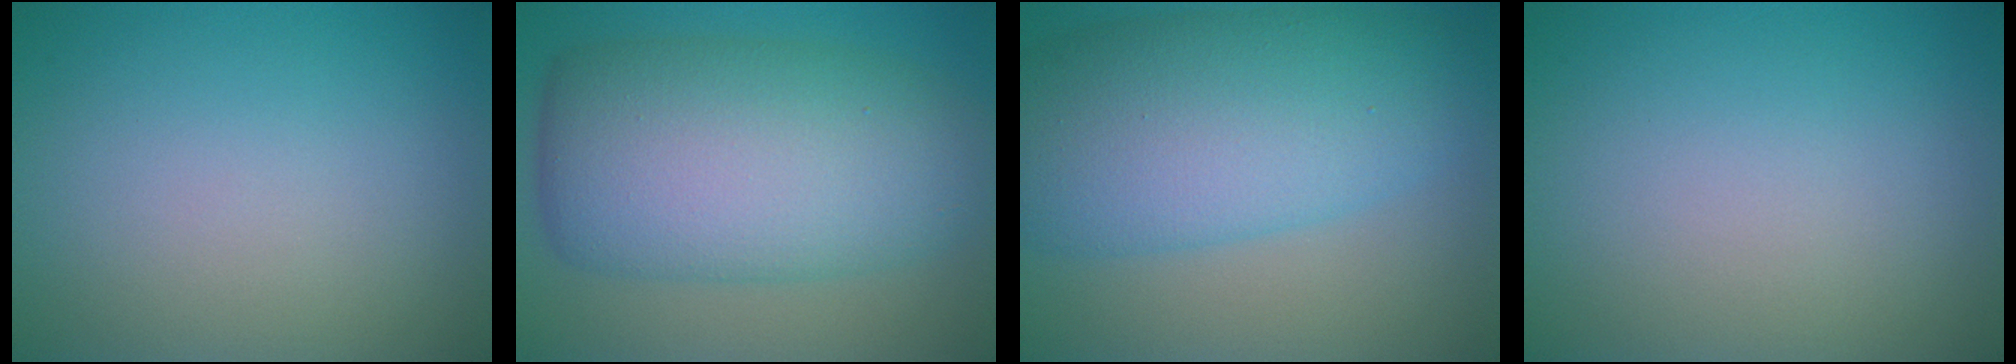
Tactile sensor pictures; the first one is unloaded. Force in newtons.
{"total": 11.7, "press": 11.7, "slide": 0.0}
{"total": 10.4, "press": 10.4, "slide": 0.4}
{"total": 0.0}